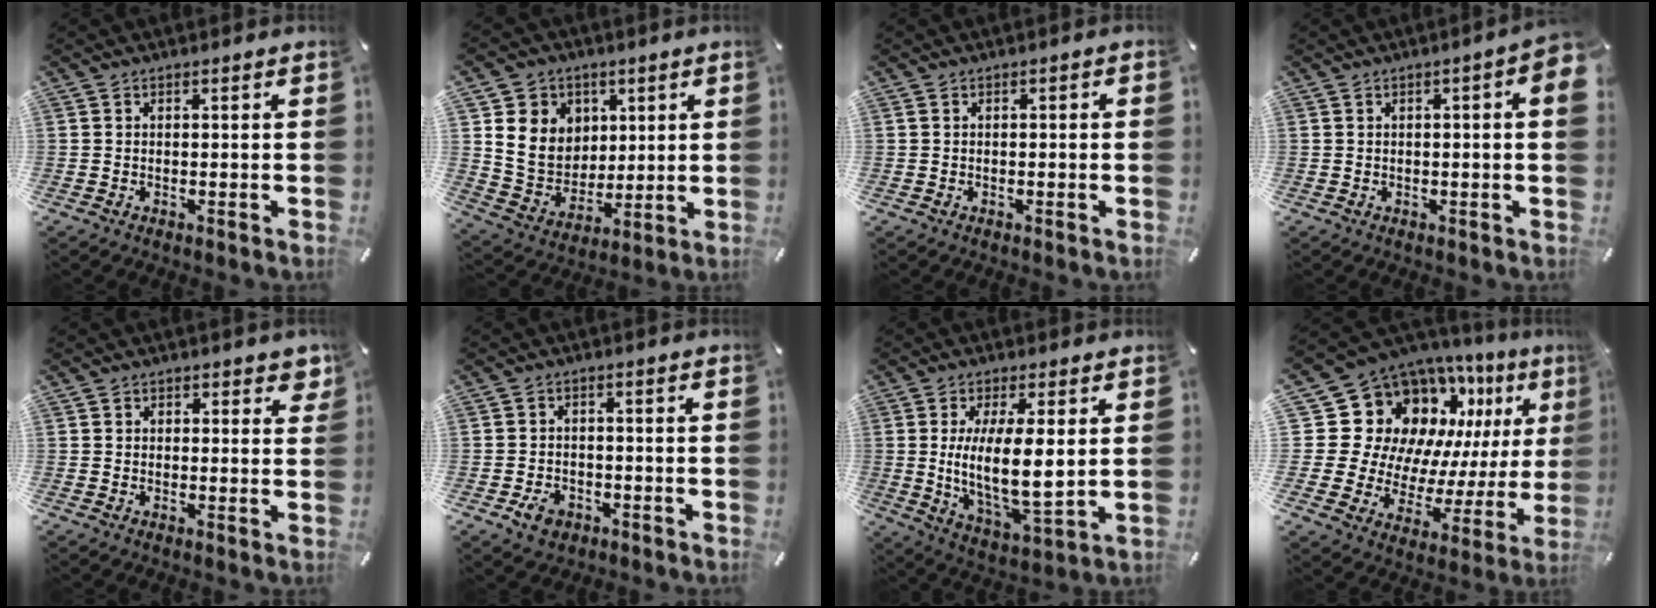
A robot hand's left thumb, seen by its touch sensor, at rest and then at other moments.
{"total": 11.4, "force": [3.4, 10.5, 2.7], "torque": [-0.055, -0.016, 0.076]}
{"total": 1.0, "force": [-0.5, 0.3, 0.8], "torque": [-0.015, 0.000, -0.008]}
{"total": 3.5, "force": [0.5, 0.4, 3.5], "torque": [-0.054, -0.003, 0.007]}
{"total": 2.6, "force": [1.6, 1.5, 1.3], "torque": [-0.005, -0.003, 0.023]}
{"total": 4.4, "force": [-2.1, 3.4, 1.8], "torque": [-0.034, 0.008, -0.039]}
{"total": 13.2, "force": [1.9, 4.6, 12.3], "torque": [-0.232, -0.020, 0.031]}
{"total": 18.2, "force": [10.4, 13.1, 7.2], "torque": [-0.127, -0.112, 0.215]}